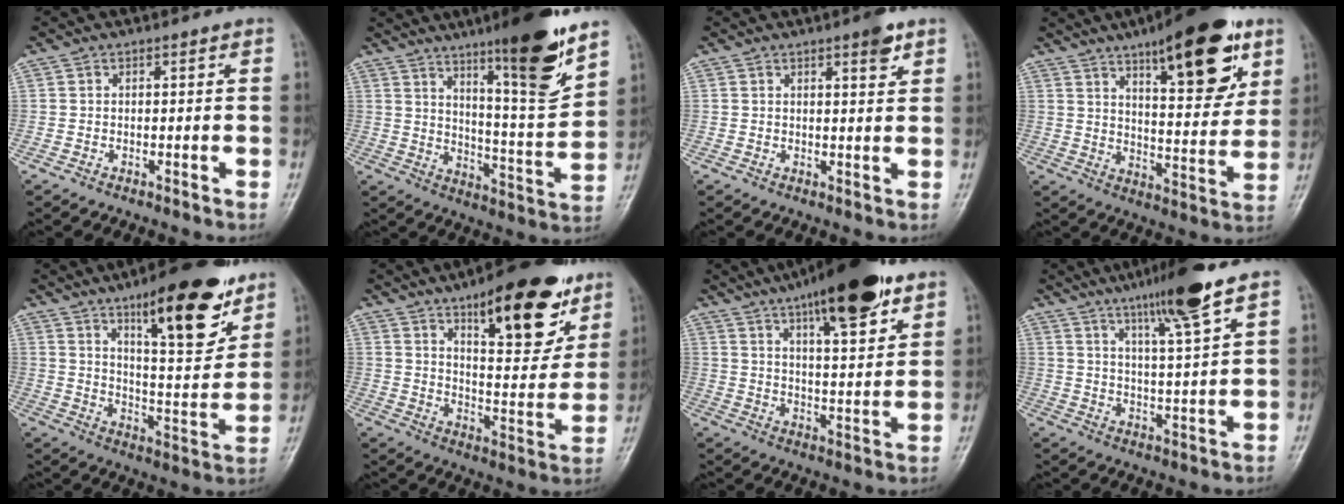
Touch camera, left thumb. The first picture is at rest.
{"total": 16.4, "force": [10.8, 1.9, 12.1], "torque": [-0.165, -0.074, 0.173]}
{"total": 3.3, "force": [2.1, 0.7, 2.5], "torque": [-0.030, -0.011, 0.028]}
{"total": 20.1, "force": [10.8, 6.8, 15.5], "torque": [-0.186, -0.047, 0.160]}
{"total": 18.8, "force": [11.5, 5.5, 13.8], "torque": [-0.167, -0.066, 0.182]}
{"total": 20.2, "force": [11.9, 7.2, 14.6], "torque": [-0.164, -0.061, 0.181]}
{"total": 18.6, "force": [11.5, 5.1, 13.7], "torque": [-0.187, -0.043, 0.180]}
{"total": 11.3, "force": [7.4, 0.0, 8.5], "torque": [-0.142, -0.034, 0.125]}